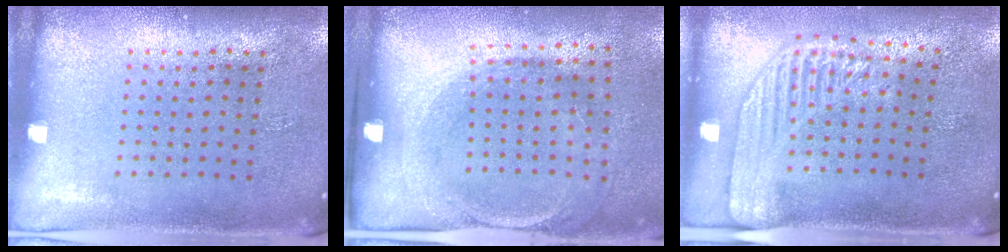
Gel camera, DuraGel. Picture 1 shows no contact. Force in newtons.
{"total": 1.7, "press": 1.2, "slide": 1.1}
{"total": 2.2, "press": 1.9, "slide": 1.2}